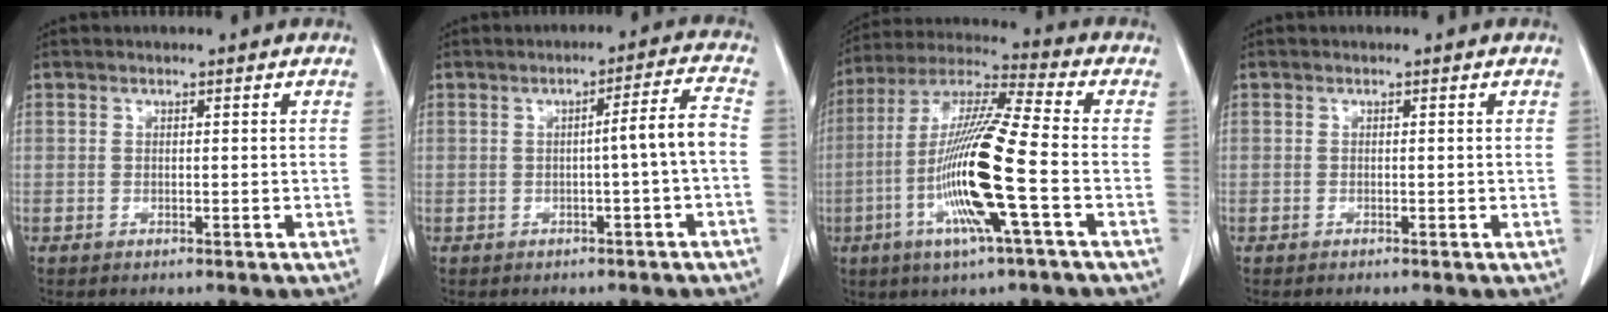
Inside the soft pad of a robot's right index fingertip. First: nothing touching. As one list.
[{"total": 4.6, "force": [-1.1, -0.7, 4.4], "torque": [-0.060, 0.010, -0.016]}, {"total": 16.1, "force": [-4.4, -0.2, 15.5], "torque": [-0.314, -0.010, -0.094]}, {"total": 0.0}]